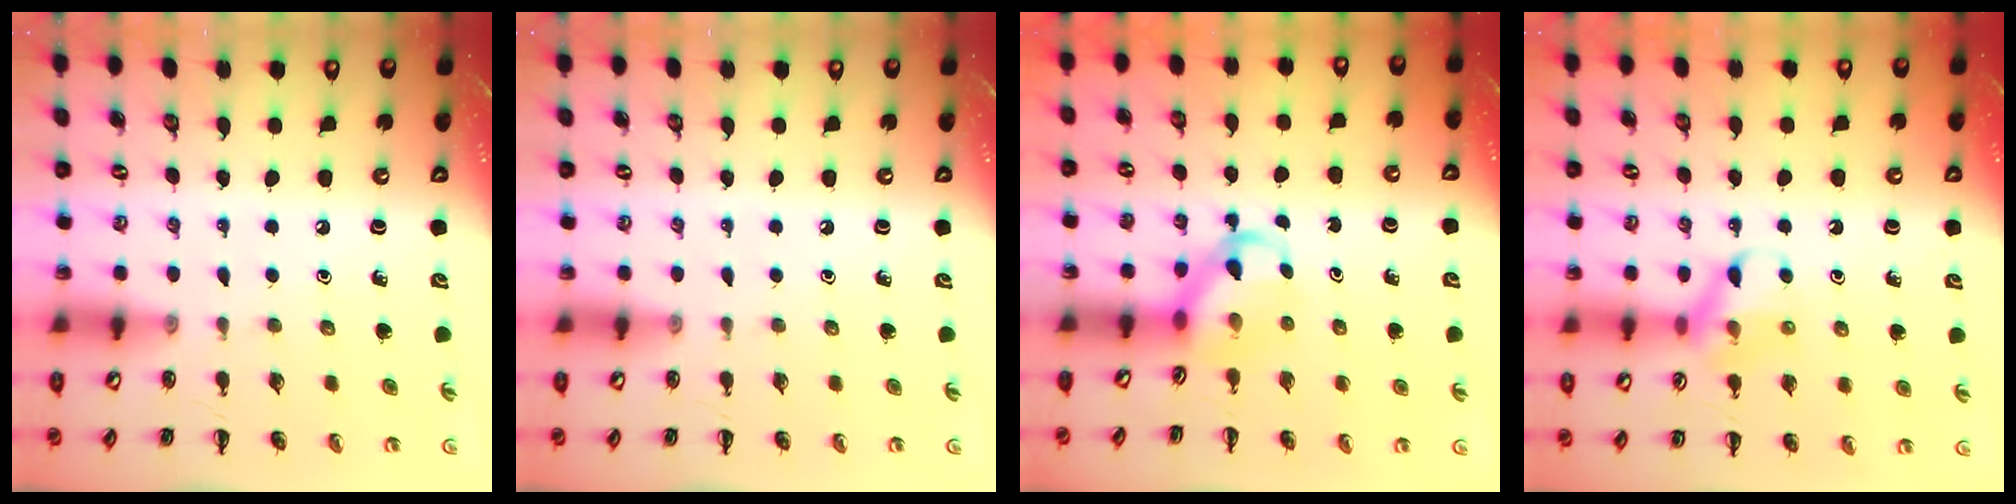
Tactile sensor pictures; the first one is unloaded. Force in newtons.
{"total": 0.0}
{"total": 3.7, "press": 3.6, "slide": 0.7}
{"total": 10.6, "press": 10.6, "slide": 0.9}